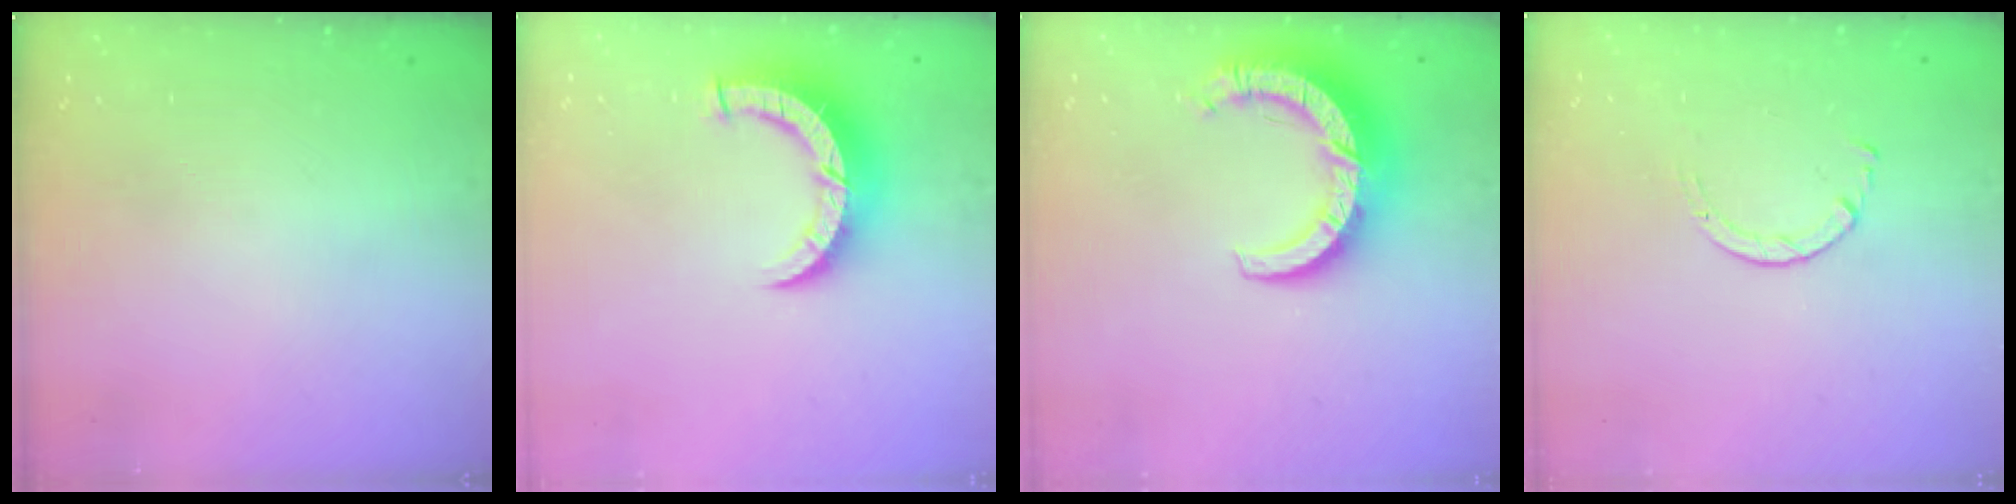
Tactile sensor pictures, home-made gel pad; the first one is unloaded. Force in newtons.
{"total": 8.8, "press": 8.8, "slide": 1.1}
{"total": 11.2, "press": 11.2, "slide": 1.1}
{"total": 1.7, "press": 1.7, "slide": 0.2}